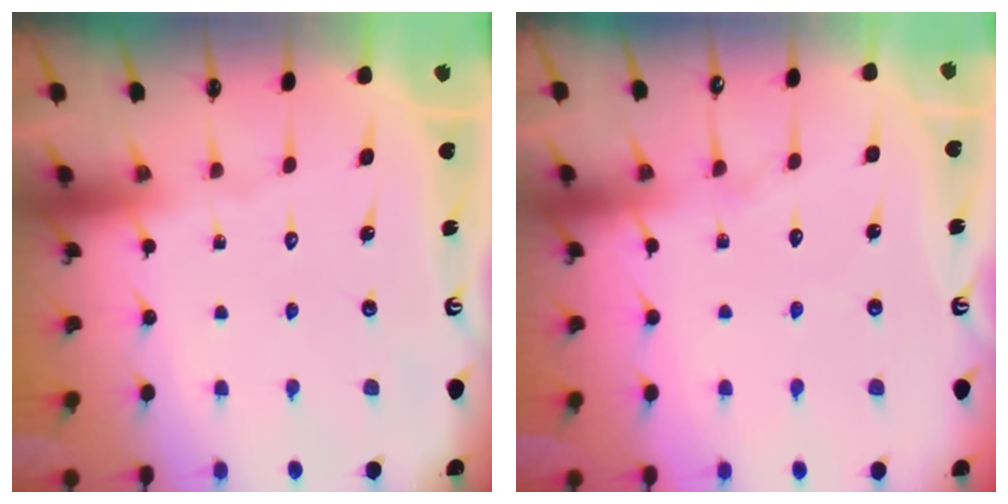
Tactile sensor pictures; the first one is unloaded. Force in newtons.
{"total": 5.8, "press": 5.8, "slide": 0.6}